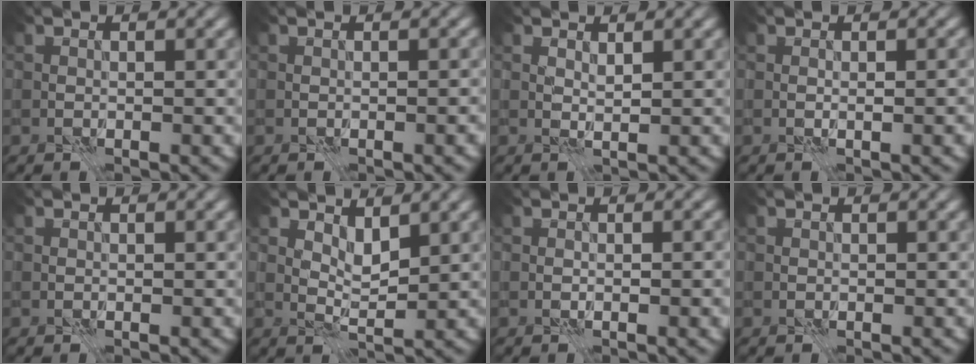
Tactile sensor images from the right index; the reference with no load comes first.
{"total": 0.7, "force": [-0.4, 0.1, 0.5], "torque": [-0.008, 0.002, -0.006]}
{"total": 0.7, "force": [0.6, 0.1, 0.5], "torque": [-0.013, -0.004, 0.011]}
{"total": 1.7, "force": [-0.3, 0.3, 1.7], "torque": [-0.028, 0.001, -0.005]}
{"total": 0.0}
{"total": 2.2, "force": [1.5, 0.7, 1.4], "torque": [-0.030, -0.008, 0.029]}
{"total": 1.4, "force": [-0.4, 0.5, 1.3], "torque": [-0.021, 0.002, -0.006]}
{"total": 0.0}